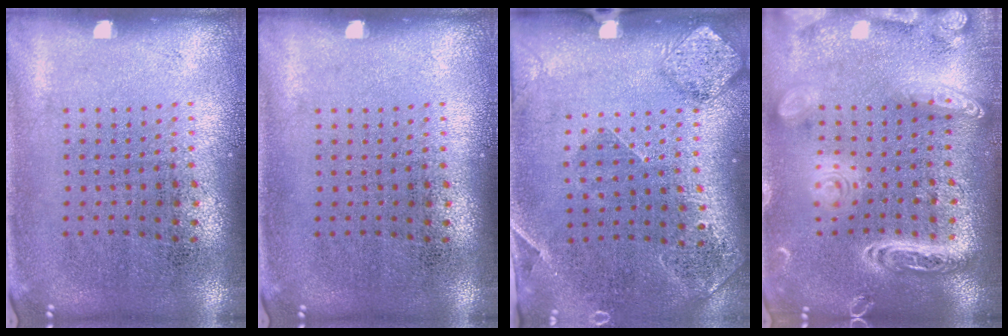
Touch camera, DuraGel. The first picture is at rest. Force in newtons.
{"total": 0.0}
{"total": 1.6, "press": 1.5, "slide": 0.5}
{"total": 3.8, "press": 3.8, "slide": 0.3}